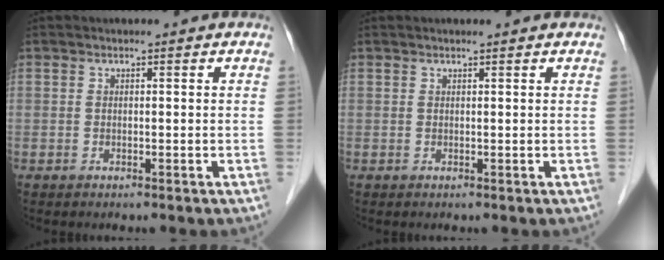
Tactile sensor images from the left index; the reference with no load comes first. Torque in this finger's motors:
{"motor_torque": [0.31, -0.47, -0.04, 0.03]}